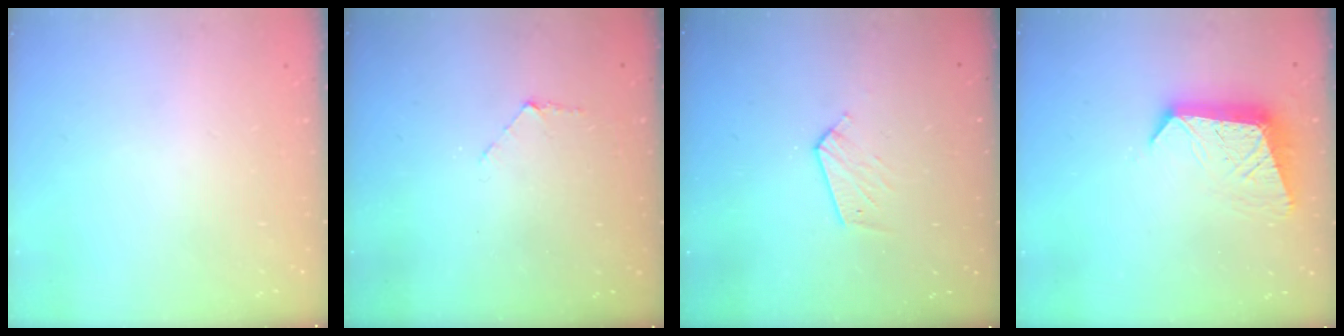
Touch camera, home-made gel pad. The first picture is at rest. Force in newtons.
{"total": 3.9, "press": 3.9, "slide": 0.3}
{"total": 5.4, "press": 5.3, "slide": 0.5}
{"total": 11.1, "press": 11.0, "slide": 1.0}